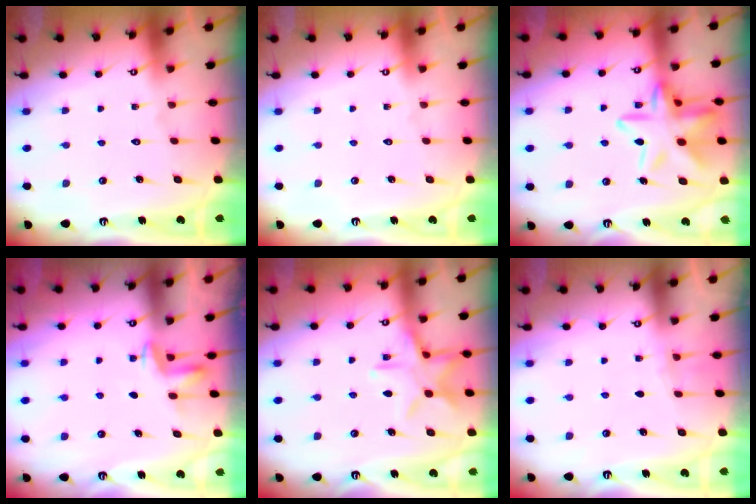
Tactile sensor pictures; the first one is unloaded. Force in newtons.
{"total": 0.0}
{"total": 17.7, "press": 17.6, "slide": 1.4}
{"total": 3.2, "press": 3.2, "slide": 0.5}
{"total": 11.8, "press": 11.8, "slide": 0.8}
{"total": 3.7, "press": 3.6, "slide": 1.1}